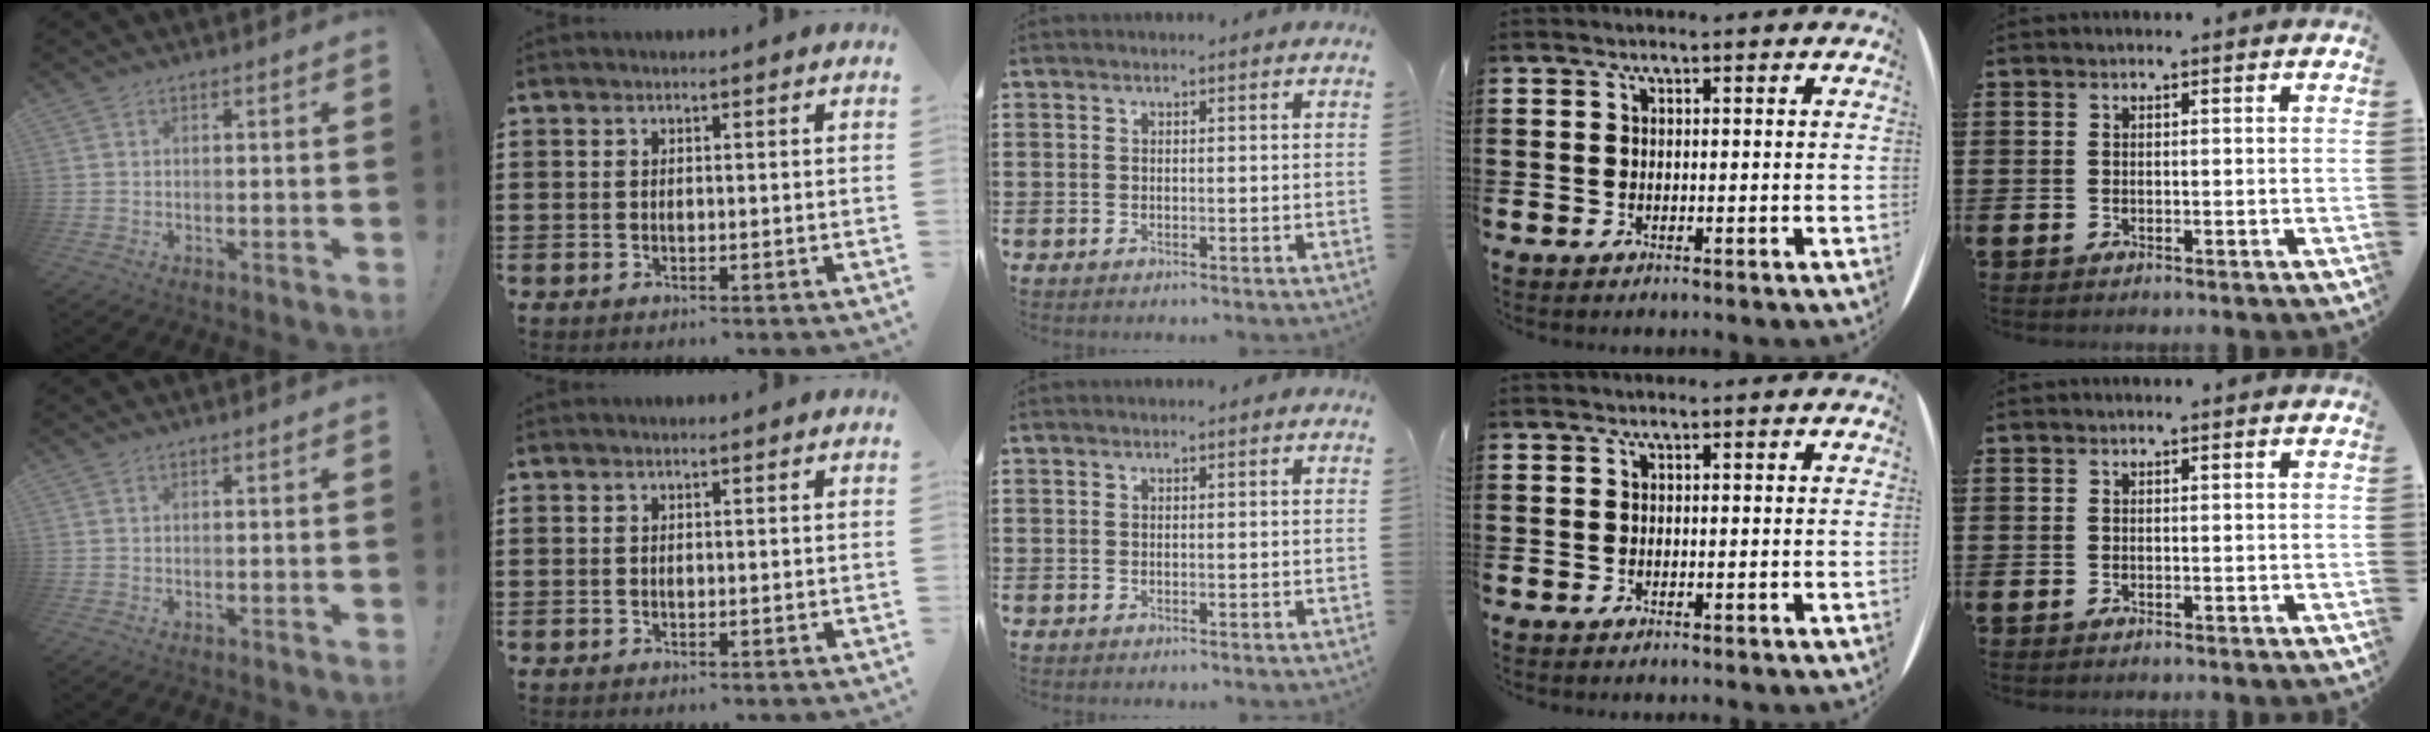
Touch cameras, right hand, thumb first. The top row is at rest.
{}